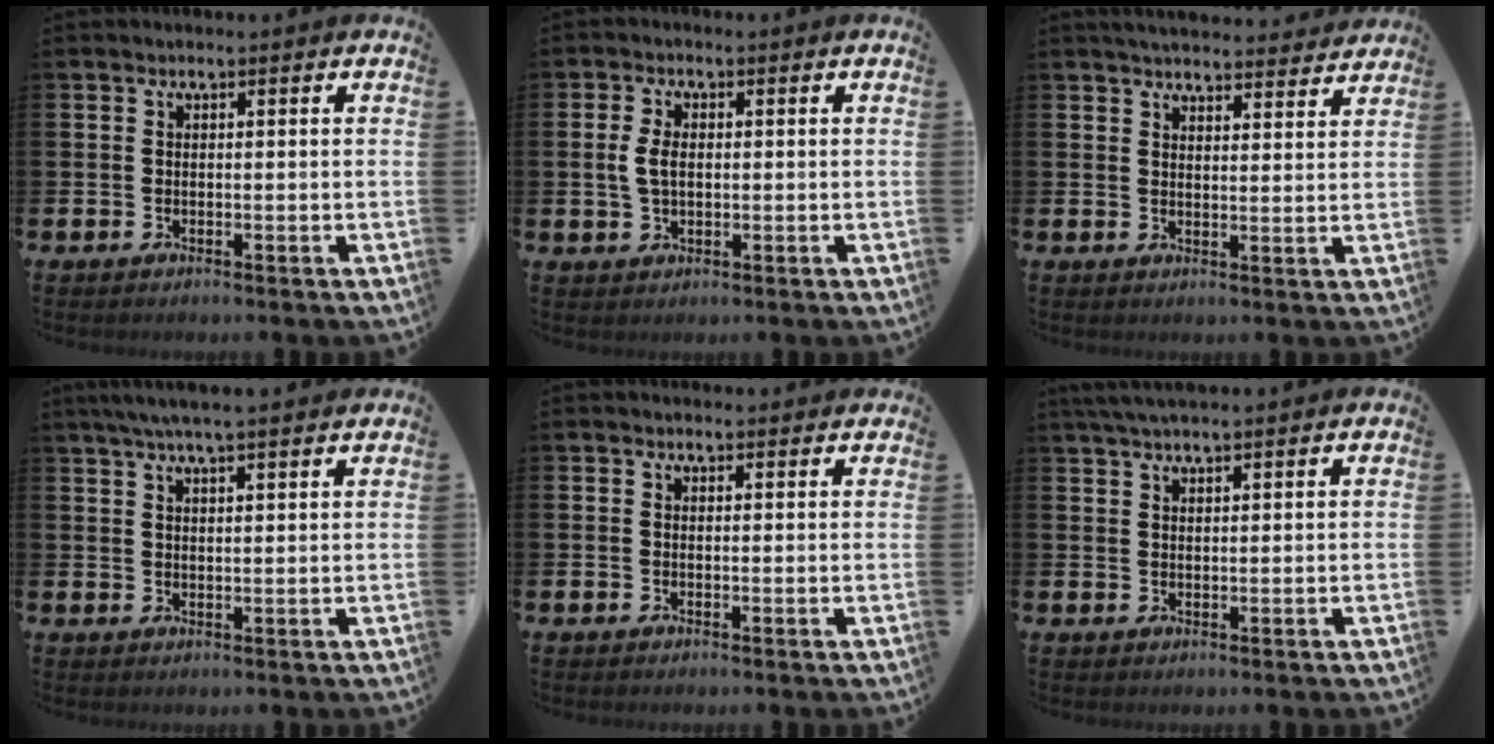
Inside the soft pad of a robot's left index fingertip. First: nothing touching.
{"total": 3.3, "force": [0.5, 2.0, 2.6], "torque": [-0.044, 0.008, 0.006]}
{"total": 4.4, "force": [4.3, 0.6, 0.5], "torque": [-0.011, -0.027, 0.076]}
{"total": 4.6, "force": [4.2, 0.0, 2.0], "torque": [-0.048, -0.007, 0.076]}
{"total": 1.0, "force": [1.0, 0.2, 0.0], "torque": [0.013, -0.004, 0.016]}
{"total": 3.4, "force": [3.1, 0.3, 1.4], "torque": [-0.034, -0.003, 0.057]}